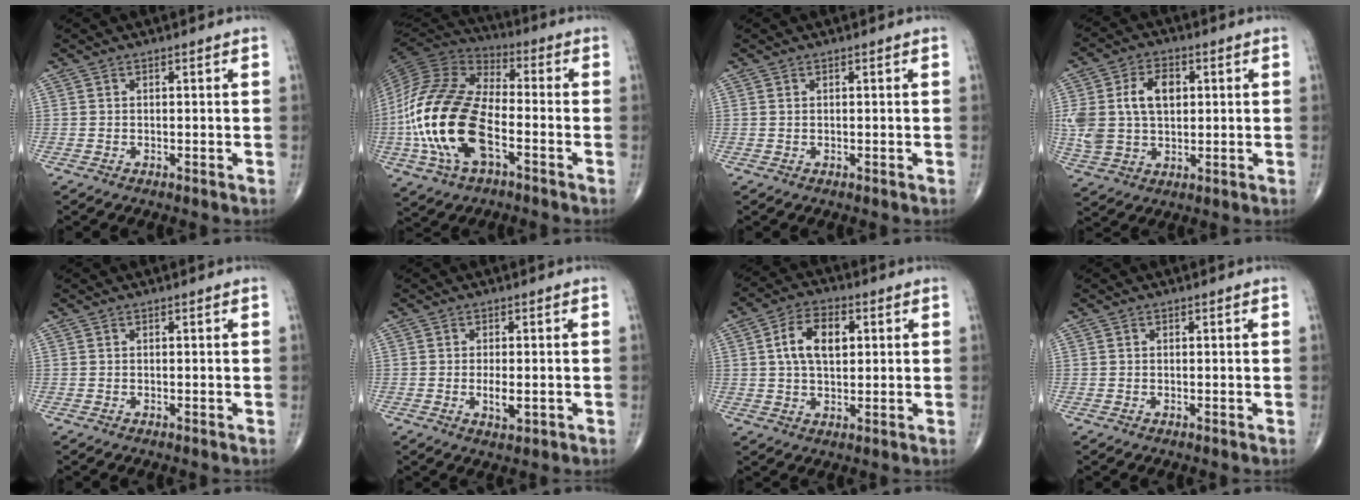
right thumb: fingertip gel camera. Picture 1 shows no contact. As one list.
[{"total": 22.1, "force": [-5.6, 11.4, 18.1], "torque": [-0.384, 0.018, -0.107]}, {"total": 0.0}, {"total": 12.8, "force": [2.3, 8.4, 9.3], "torque": [-0.173, 0.010, 0.048]}, {"total": 0.0}, {"total": 3.5, "force": [-0.7, 1.5, 3.0], "torque": [-0.053, -0.005, -0.011]}, {"total": 9.2, "force": [2.1, 5.4, 7.2], "torque": [-0.118, 0.008, 0.034]}, {"total": 0.0}]